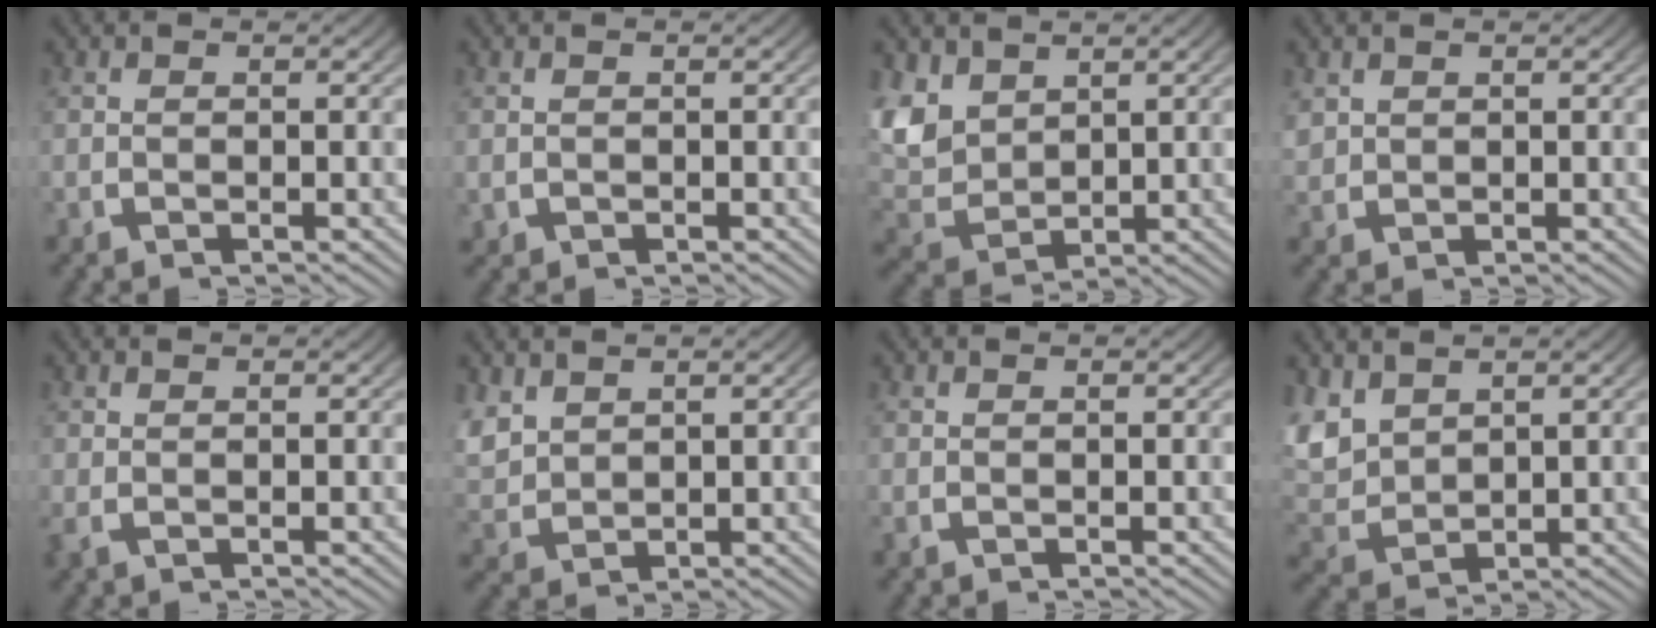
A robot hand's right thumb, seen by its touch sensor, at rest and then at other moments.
{"total": 0.7, "force": [-0.1, 0.7, 0.1], "torque": [-0.006, -0.006, 0.005]}
{"total": 6.6, "force": [1.0, 5.1, 4.1], "torque": [-0.128, -0.029, 0.041]}
{"total": 1.7, "force": [0.9, 1.3, 0.6], "torque": [-0.019, -0.002, 0.025]}
{"total": 0.6, "force": [0.1, 0.3, 0.5], "torque": [-0.015, -0.004, 0.005]}
{"total": 3.4, "force": [1.3, 2.6, 1.8], "torque": [-0.060, -0.012, 0.043]}
{"total": 0.0}
{"total": 6.0, "force": [1.1, 4.6, 3.6], "torque": [-0.114, -0.023, 0.042]}